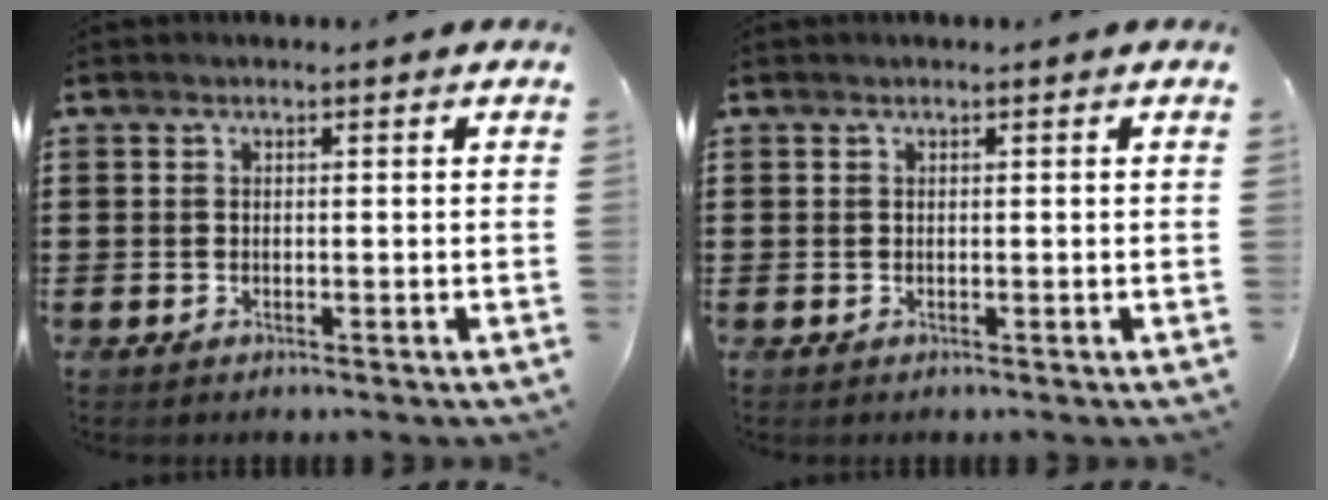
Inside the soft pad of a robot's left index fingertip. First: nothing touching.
{"total": 0.0}